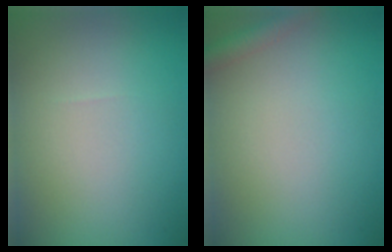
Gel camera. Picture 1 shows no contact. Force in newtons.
{"total": 2.0, "press": 2.0, "slide": 0.1}